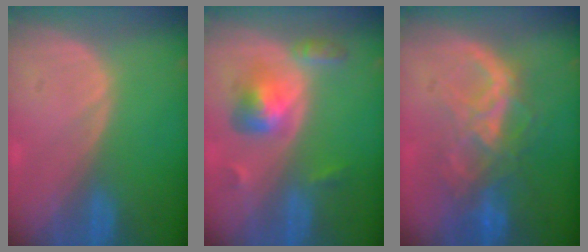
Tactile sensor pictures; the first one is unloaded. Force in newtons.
{"total": 6.0, "press": 5.3, "slide": 2.8}
{"total": 8.9, "press": 7.6, "slide": 4.7}